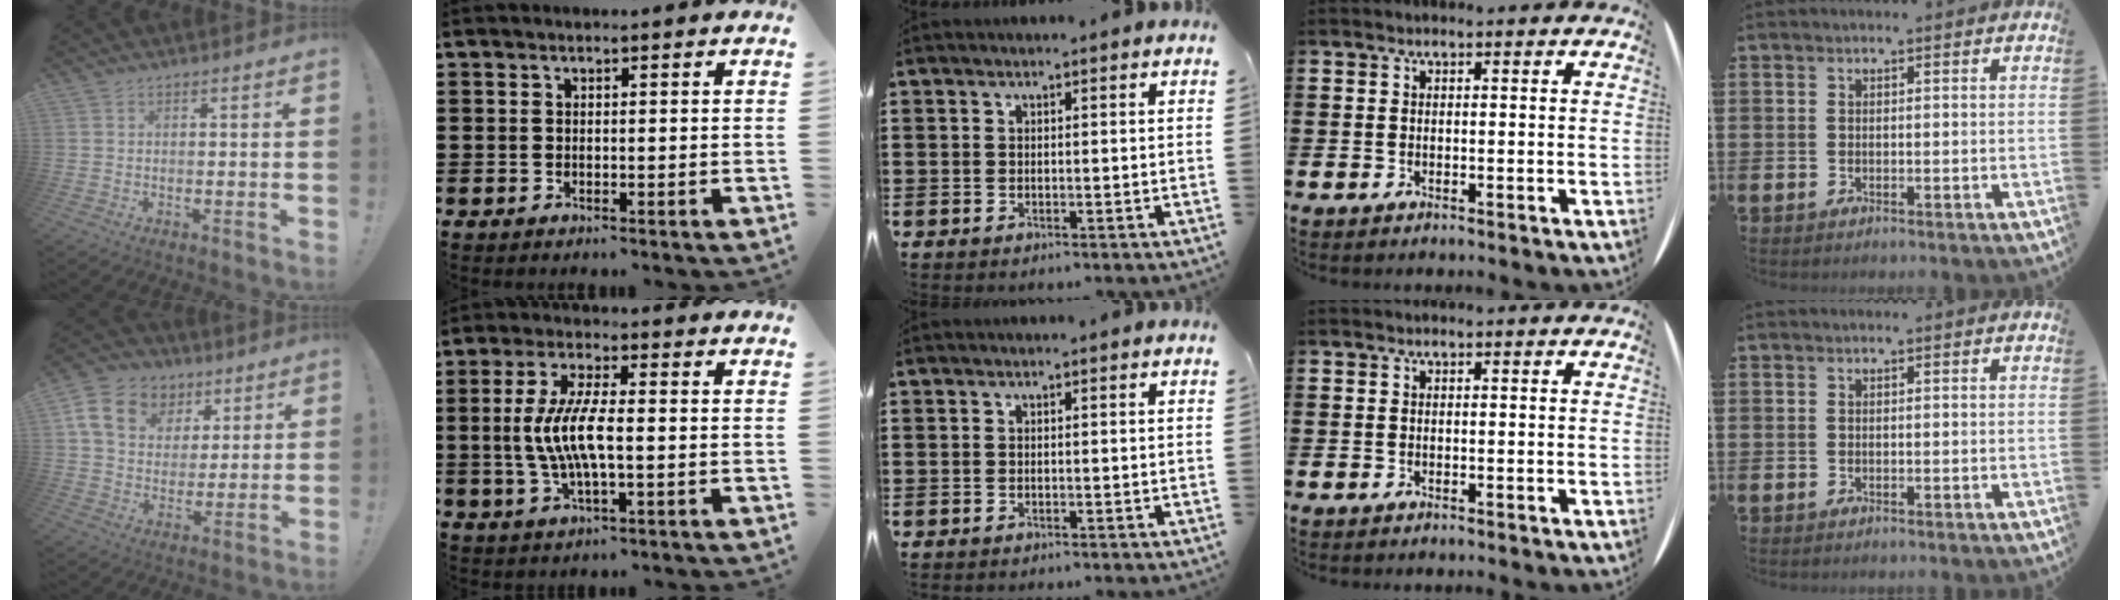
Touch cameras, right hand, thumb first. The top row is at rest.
{"thumb": {"total": 15.0, "force": [6.9, 11.3, 7.1], "torque": [-0.105, -0.026, 0.137]}, "index": {"total": 7.7, "force": [-1.0, 2.2, 7.3], "torque": [-0.163, -0.007, -0.027]}}